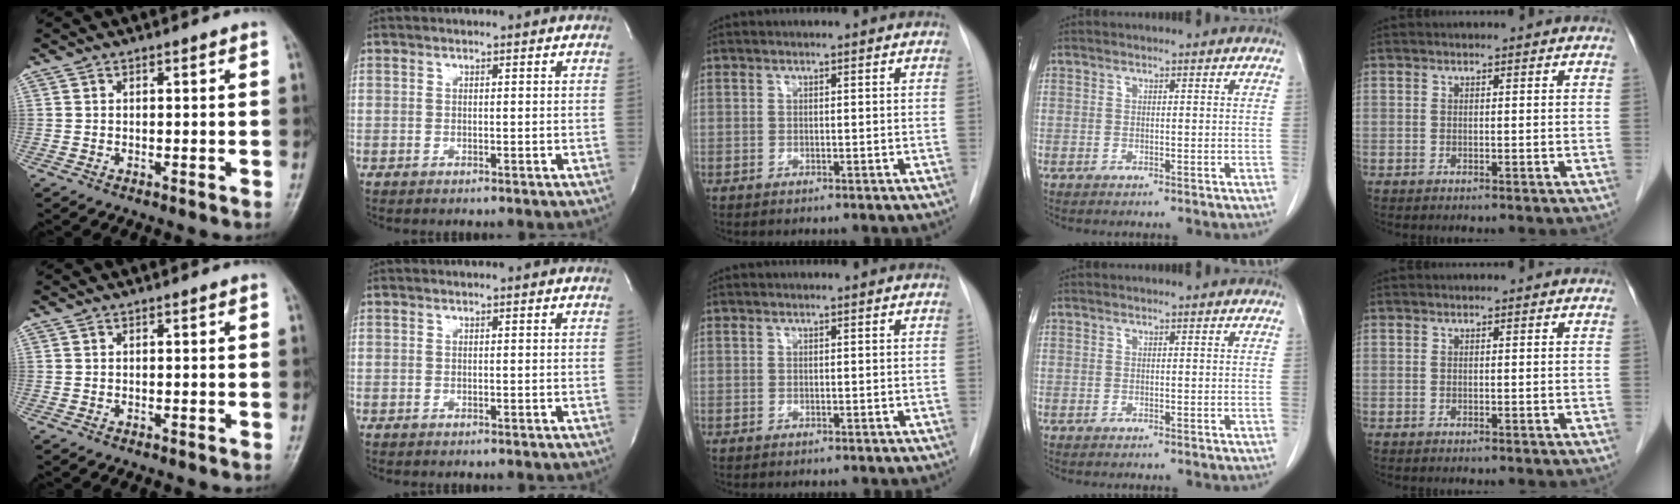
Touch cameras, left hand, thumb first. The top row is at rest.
{}